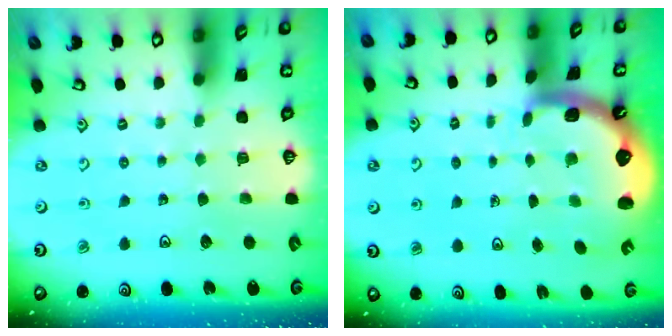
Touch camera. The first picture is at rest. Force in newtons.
{"total": 3.4, "press": 2.4, "slide": 2.4}